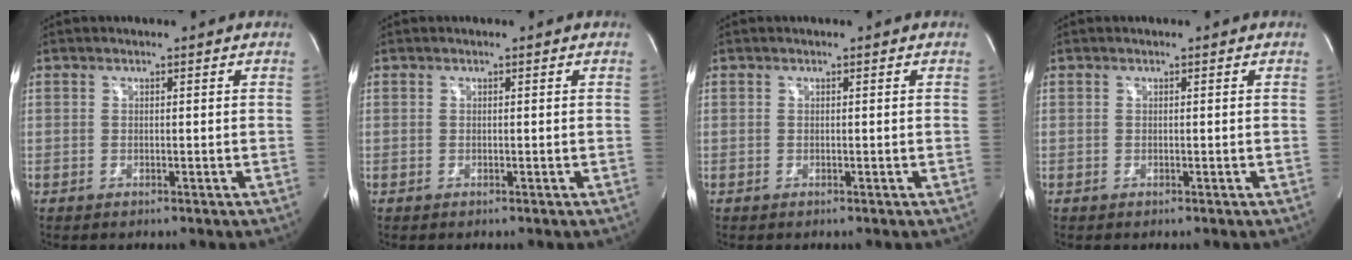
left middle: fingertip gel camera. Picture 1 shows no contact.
{"total": 0.0}
{"total": 0.0}
{"total": 0.0}